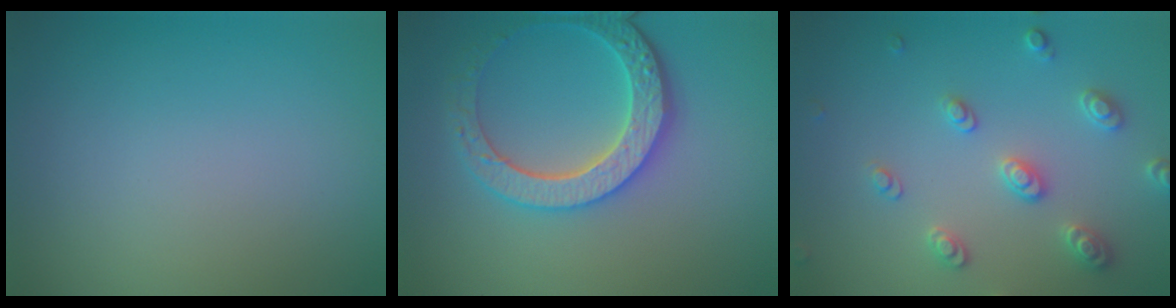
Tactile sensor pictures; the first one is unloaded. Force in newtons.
{"total": 4.6, "press": 4.2, "slide": 1.9}
{"total": 3.0, "press": 2.9, "slide": 0.6}